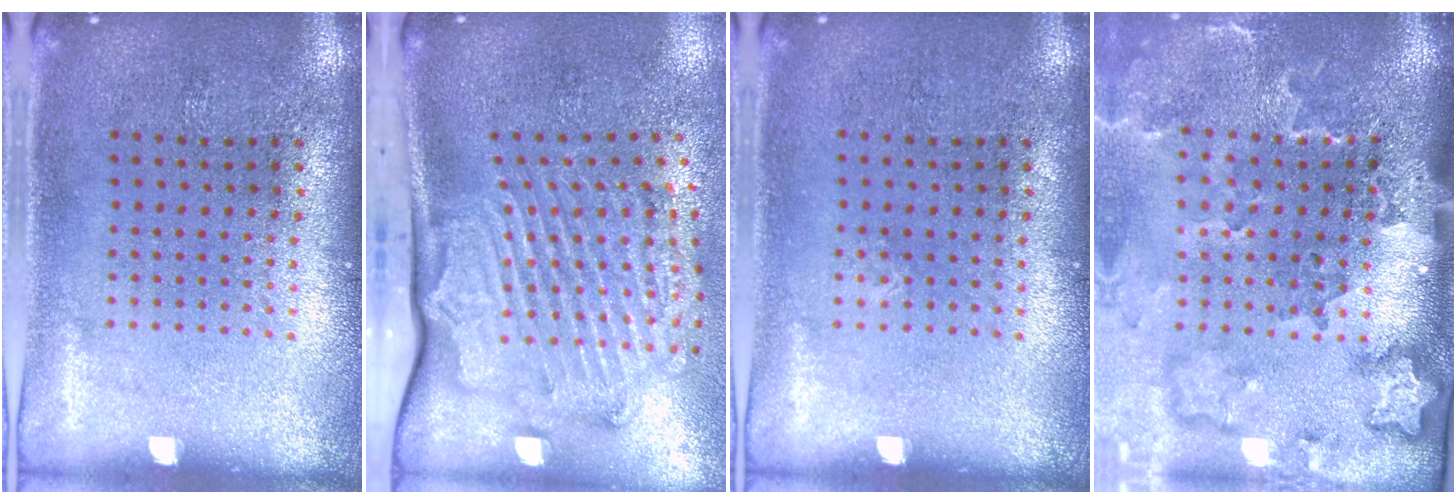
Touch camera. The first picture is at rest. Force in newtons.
{"total": 2.5, "press": 2.2, "slide": 1.2}
{"total": 0.0}
{"total": 3.5, "press": 2.4, "slide": 2.5}